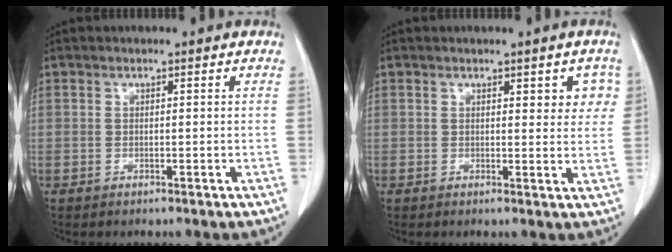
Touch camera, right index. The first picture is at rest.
{"total": 3.9, "force": [1.5, 1.8, 3.2], "torque": [-0.025, 0.006, 0.015]}